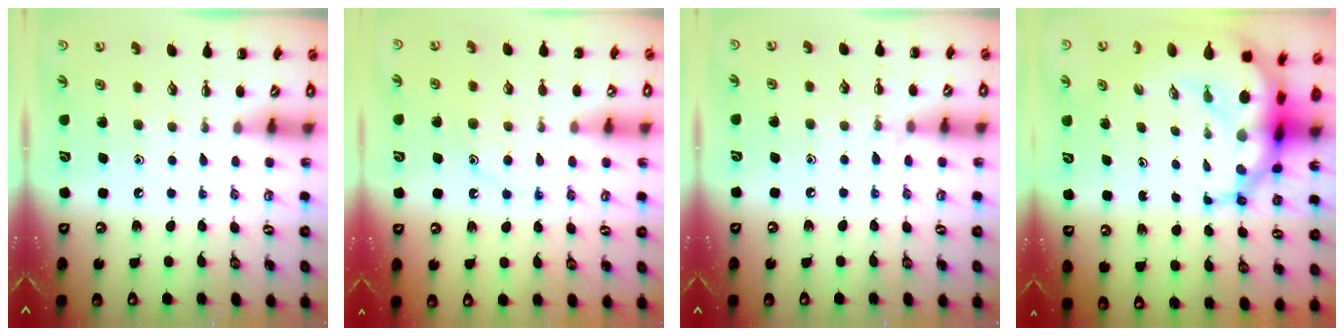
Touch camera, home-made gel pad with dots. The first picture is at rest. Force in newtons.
{"total": 10.7, "press": 10.7, "slide": 1.0}
{"total": 6.1, "press": 5.8, "slide": 1.9}
{"total": 13.0, "press": 12.6, "slide": 3.4}